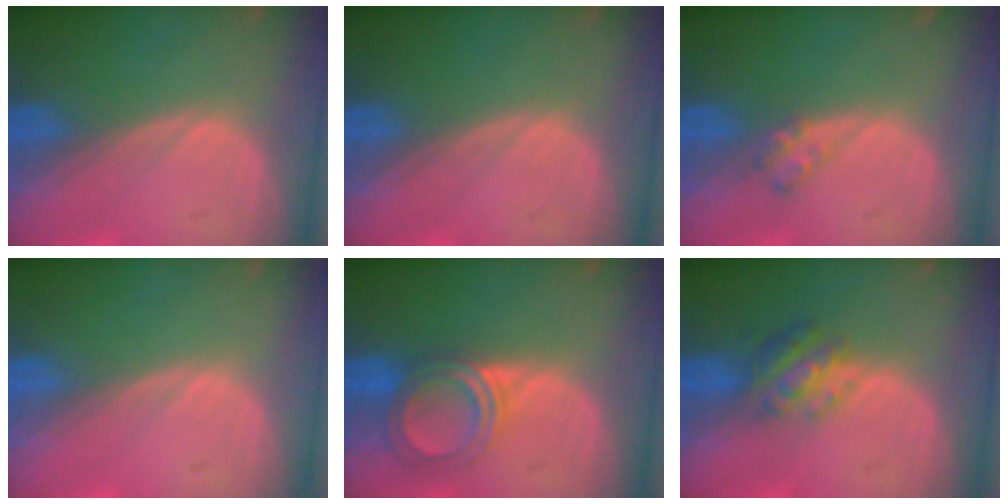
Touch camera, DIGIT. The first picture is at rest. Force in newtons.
{"total": 0.0}
{"total": 2.0, "press": 2.0, "slide": 0.2}
{"total": 0.0}
{"total": 5.2, "press": 5.1, "slide": 0.3}
{"total": 4.8, "press": 4.4, "slide": 1.9}